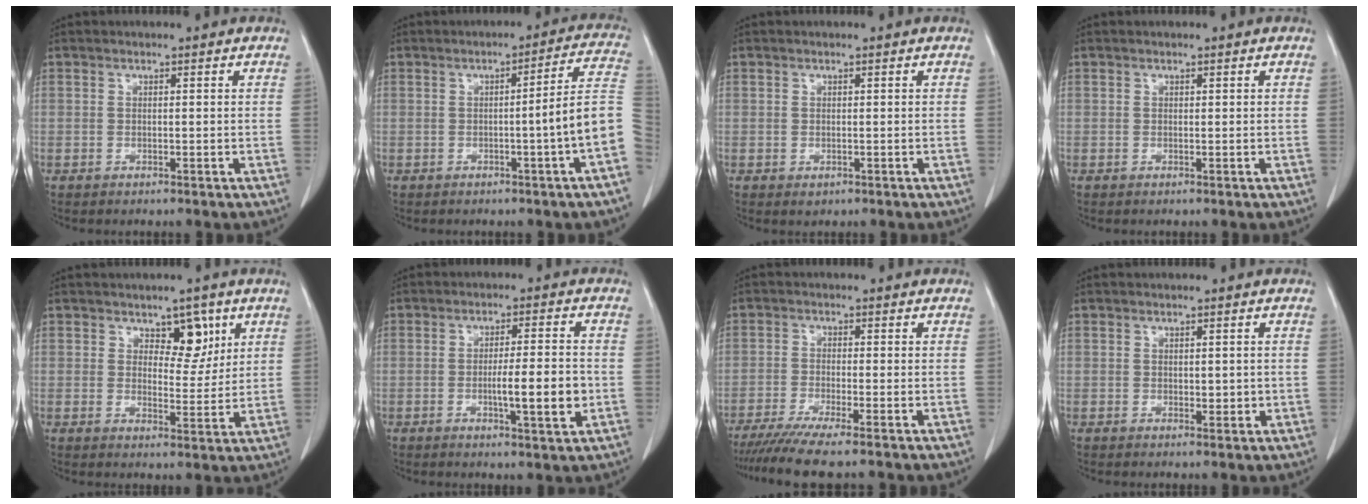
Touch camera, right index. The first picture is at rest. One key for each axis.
{"total": 9.0, "fx": -2.4, "fy": -1.4, "fz": 8.5, "tx": -0.098, "ty": 0.011, "tz": -0.037}
{"total": 0.8, "fx": -0.2, "fy": 0.7, "fz": 0.3, "tx": -0.005, "ty": 0.002, "tz": 0.001}
{"total": 0.0}
{"total": 5.3, "fx": 2.9, "fy": 2.8, "fz": 3.4, "tx": -0.037, "ty": -0.001, "tz": 0.043}
{"total": 9.2, "fx": -1.9, "fy": 0.7, "fz": 9.0, "tx": -0.142, "ty": -0.004, "tz": -0.031}
{"total": 6.8, "fx": -5.6, "fy": -0.8, "fz": 3.9, "tx": -0.057, "ty": -0.017, "tz": -0.092}
{"total": 1.9, "fx": 0.1, "fy": 1.0, "fz": 1.7, "tx": -0.021, "ty": -0.004, "tz": 0.005}